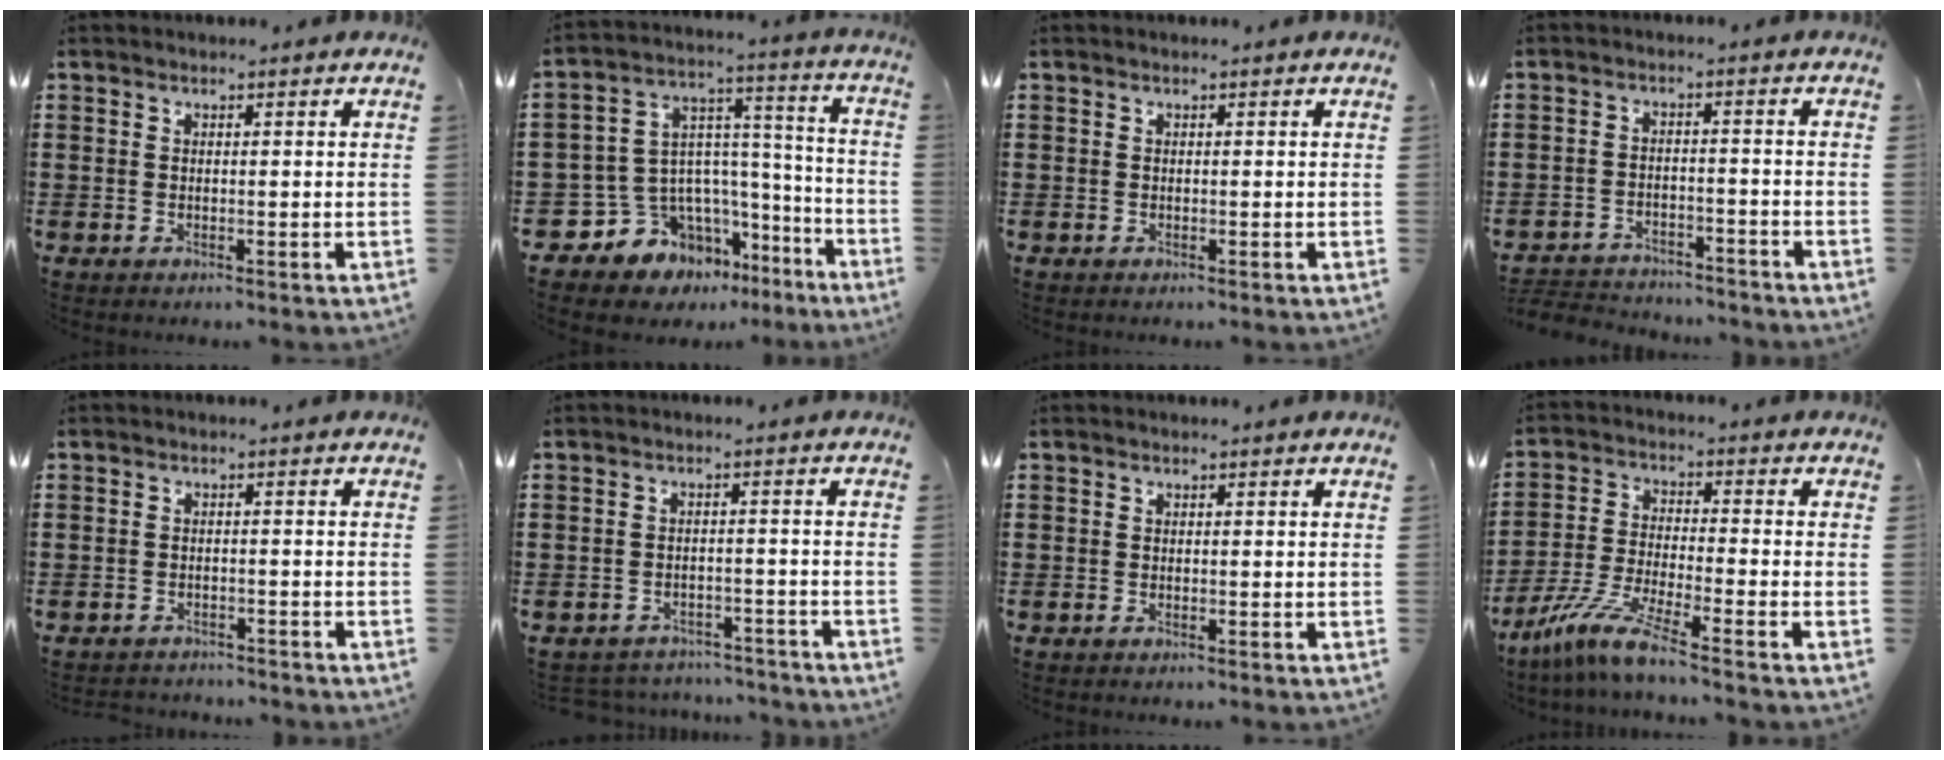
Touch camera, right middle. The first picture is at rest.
{"total": 8.3, "force": [-5.7, 6.0, 0.4], "torque": [-0.036, -0.009, -0.102]}
{"total": 0.0}
{"total": 3.2, "force": [-3.1, 0.6, 0.0], "torque": [-0.007, 0.002, -0.068]}
{"total": 1.7, "force": [-1.6, 0.3, -0.2], "torque": [-0.001, 0.002, -0.038]}
{"total": 2.9, "force": [-2.8, 0.5, -0.1], "torque": [-0.006, 0.000, -0.061]}
{"total": 0.0}
{"total": 7.4, "force": [-6.1, -0.1, 4.3], "torque": [-0.103, -0.017, -0.124]}